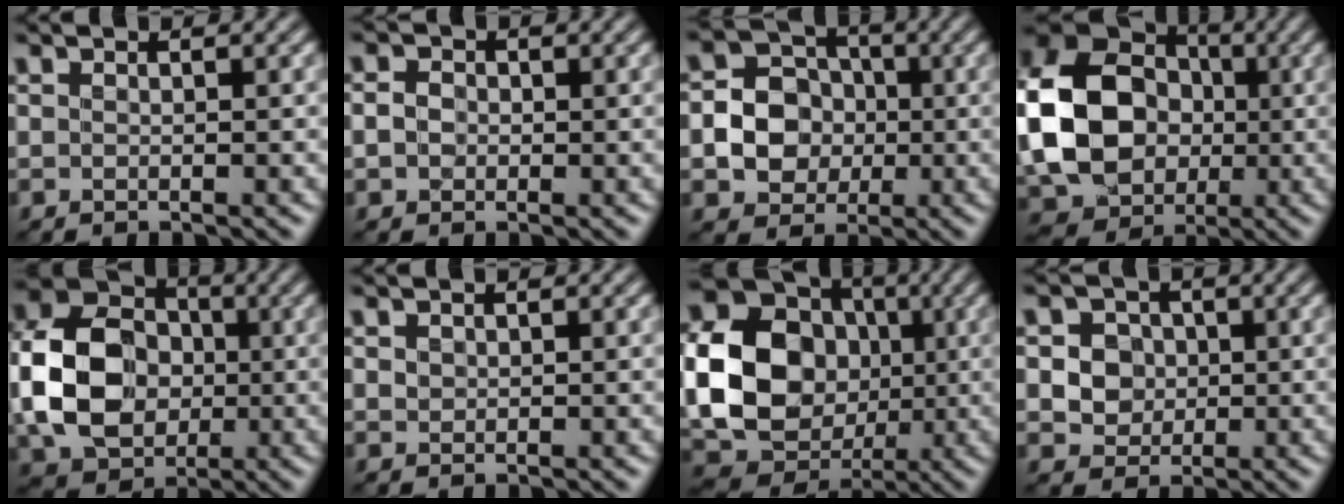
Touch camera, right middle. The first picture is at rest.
{"total": 1.7, "force": [0.0, 1.5, 0.8], "torque": [-0.012, 0.000, -0.006]}
{"total": 5.6, "force": [-0.7, 4.9, 2.8], "torque": [-0.037, 0.002, -0.031]}
{"total": 13.7, "force": [-0.5, 10.9, 8.2], "torque": [-0.186, 0.011, -0.022]}
{"total": 10.7, "force": [-0.8, 8.4, 6.6], "torque": [-0.143, 0.010, -0.021]}
{"total": 0.7, "force": [0.4, 0.5, 0.2], "torque": [-0.003, -0.002, 0.008]}
{"total": 18.5, "force": [0.5, 16.5, 8.4], "torque": [-0.188, 0.010, -0.018]}
{"total": 4.8, "force": [1.0, 4.3, 2.1], "torque": [-0.027, 0.016, 0.011]}